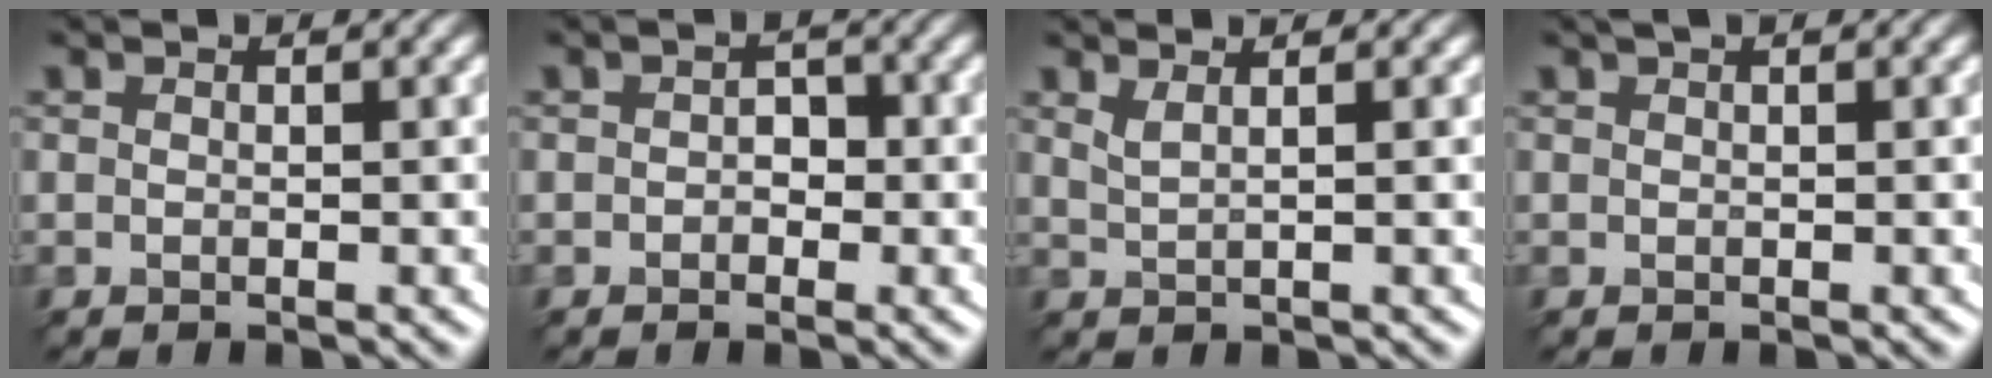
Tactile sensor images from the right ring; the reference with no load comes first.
{"total": 0.6, "force": [-0.5, 0.2, -0.1], "torque": [-0.014, 0.004, 0.000]}
{"total": 1.2, "force": [1.0, 0.2, 0.6], "torque": [-0.016, 0.005, 0.008]}
{"total": 0.7, "force": [0.4, 0.2, 0.5], "torque": [-0.011, -0.002, 0.001]}